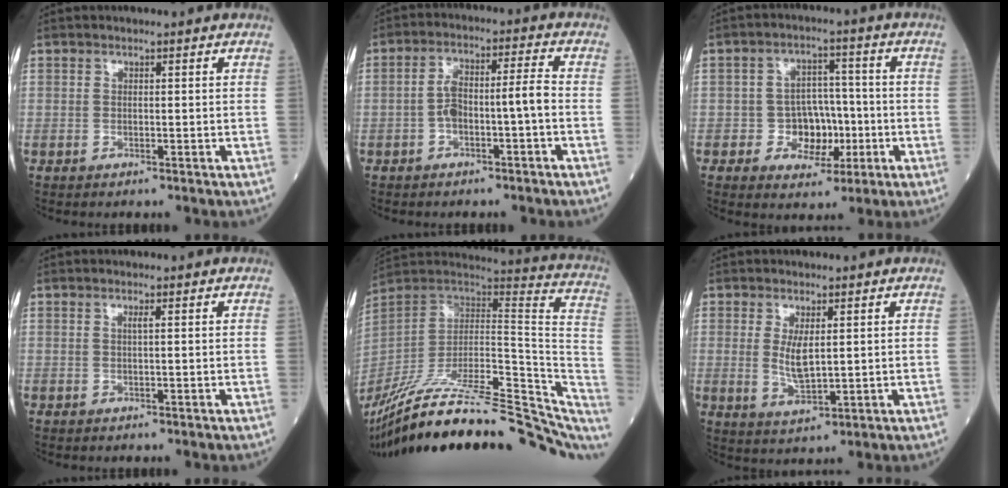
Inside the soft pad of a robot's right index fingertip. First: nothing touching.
{"total": 6.6, "force": [-1.5, 1.3, 6.3], "torque": [-0.120, 0.030, -0.026]}
{"total": 6.7, "force": [-1.6, 5.3, 3.8], "torque": [-0.047, 0.020, -0.021]}
{"total": 0.8, "force": [0.3, -0.1, 0.7], "torque": [-0.014, 0.000, 0.005]}
{"total": 35.7, "force": [-29.0, 7.8, 19.4], "torque": [-0.264, -0.035, -0.420]}
{"total": 4.7, "force": [0.8, 1.4, 4.5], "torque": [-0.083, -0.011, 0.022]}